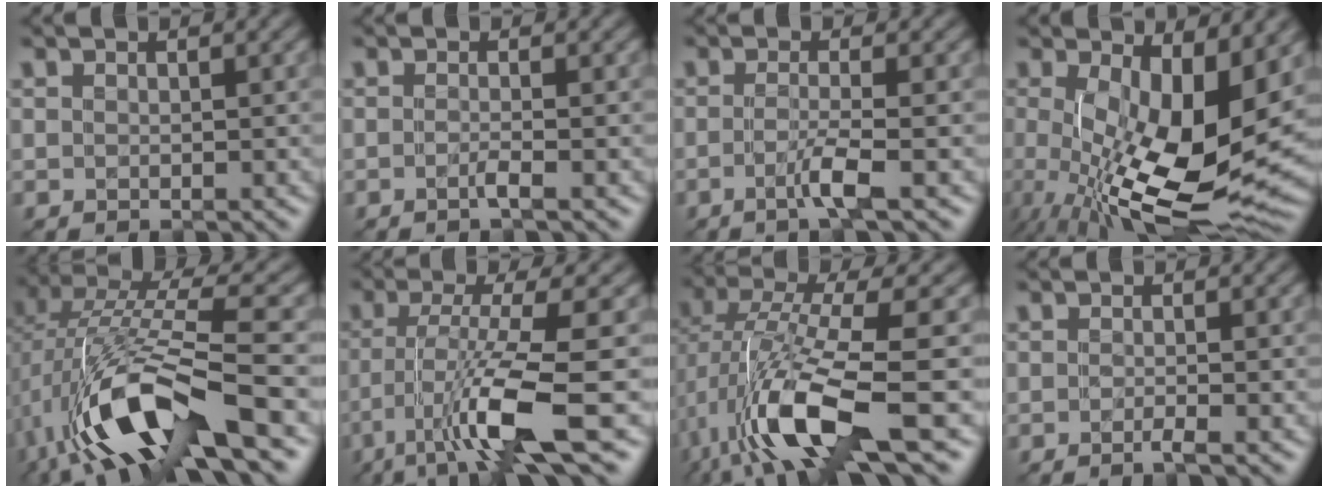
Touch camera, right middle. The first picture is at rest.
{"total": 1.4, "force": [-0.9, 0.2, 1.0], "torque": [-0.011, -0.001, -0.017]}
{"total": 2.7, "force": [-1.4, 0.3, 2.3], "torque": [-0.038, -0.003, -0.028]}
{"total": 13.0, "force": [-0.8, 5.3, 11.8], "torque": [-0.188, -0.029, -0.002]}
{"total": 11.7, "force": [-3.6, 4.0, 10.4], "torque": [-0.205, 0.010, -0.072]}
{"total": 8.8, "force": [-4.1, 1.0, 7.7], "torque": [-0.136, -0.008, -0.071]}
{"total": 10.9, "force": [-3.0, 3.1, 10.0], "torque": [-0.195, -0.006, -0.051]}
{"total": 1.3, "force": [-0.9, 0.2, 0.9], "torque": [-0.007, -0.003, -0.016]}